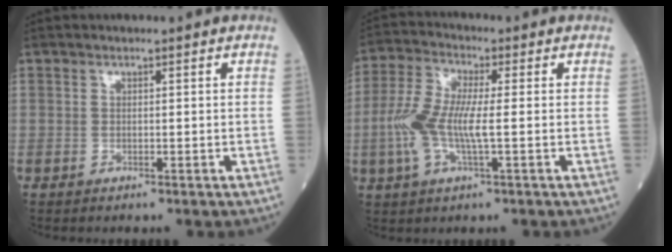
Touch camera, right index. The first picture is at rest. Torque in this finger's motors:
{"motor_torque": [0.41, -0.15, 0.19, 0.15]}